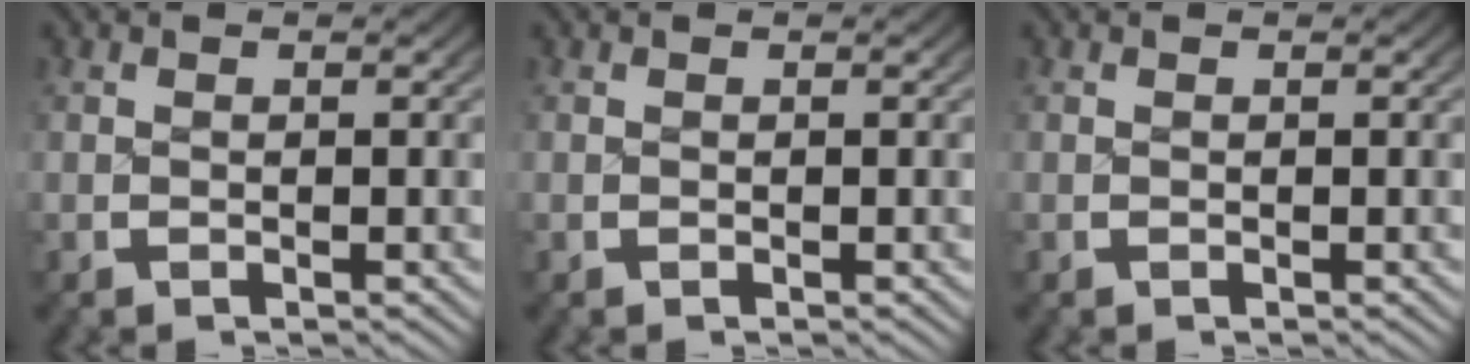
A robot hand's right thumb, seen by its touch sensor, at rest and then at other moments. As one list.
[{"total": 0.0}, {"total": 0.0}]